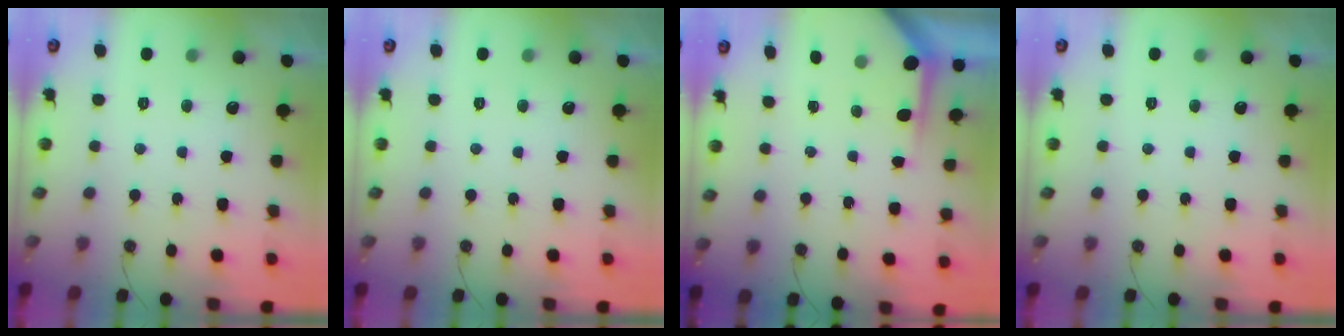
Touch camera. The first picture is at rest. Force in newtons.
{"total": 0.5, "press": 0.4, "slide": 0.4}
{"total": 3.7, "press": 3.7, "slide": 0.3}
{"total": 0.0}